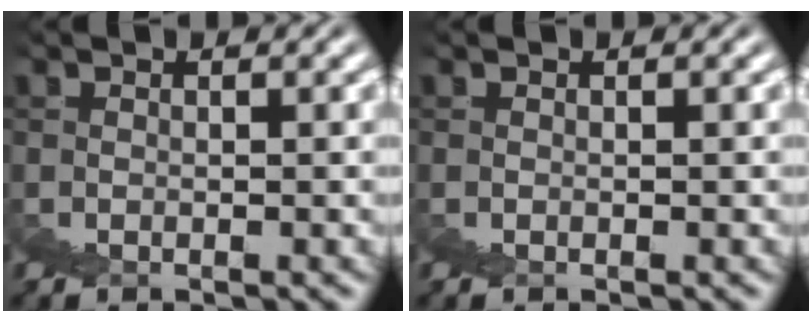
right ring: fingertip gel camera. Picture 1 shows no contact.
{"total": 0.0}